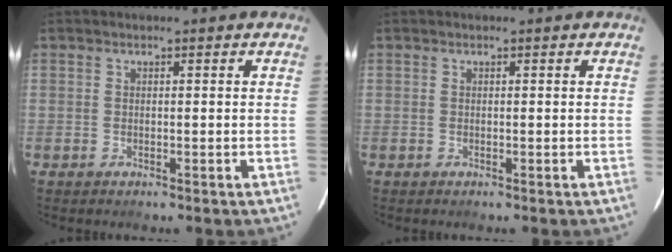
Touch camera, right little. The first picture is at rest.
{"total": 0.0}